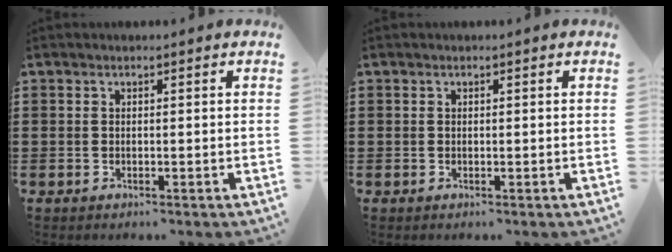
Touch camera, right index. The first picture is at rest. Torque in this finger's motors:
{"motor_torque": [-0.17, -0.11, 0.01, 0.00]}